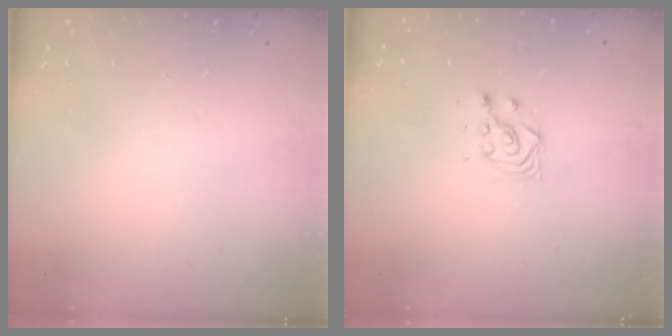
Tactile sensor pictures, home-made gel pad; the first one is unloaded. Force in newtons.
{"total": 4.0, "press": 3.8, "slide": 1.1}